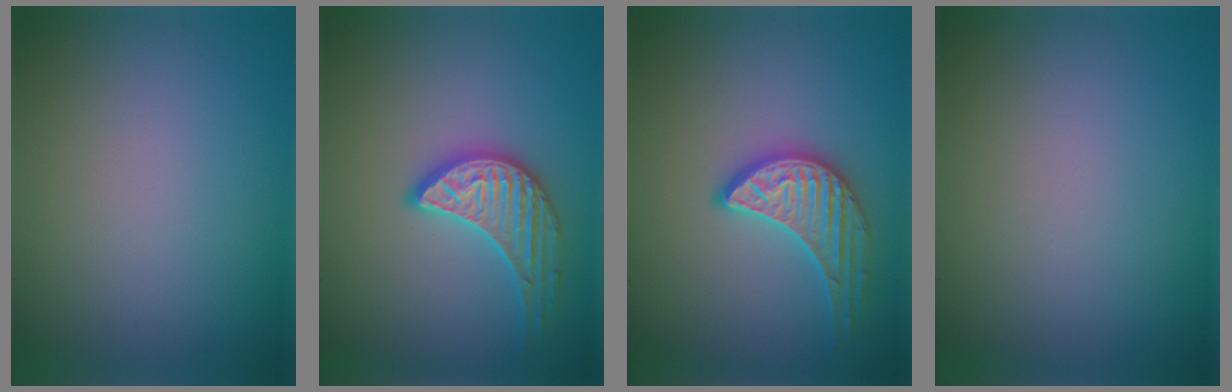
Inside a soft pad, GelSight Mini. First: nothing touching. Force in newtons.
{"total": 3.3, "press": 3.3, "slide": 0.3}
{"total": 3.3, "press": 3.3, "slide": 0.3}
{"total": 0.0}